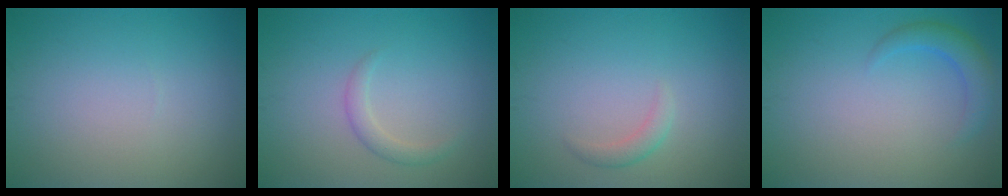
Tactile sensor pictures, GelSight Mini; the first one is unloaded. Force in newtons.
{"total": 1.5, "press": 1.5, "slide": 0.1}
{"total": 1.2, "press": 1.2, "slide": 0.1}
{"total": 2.4, "press": 2.4, "slide": 0.2}